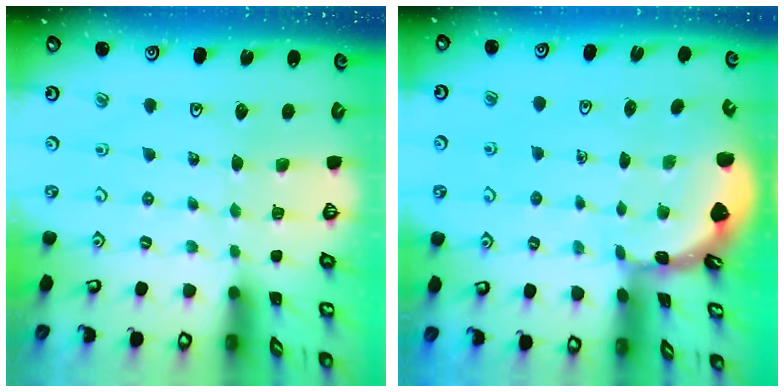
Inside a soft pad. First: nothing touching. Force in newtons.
{"total": 1.7, "press": 1.7, "slide": 0.1}